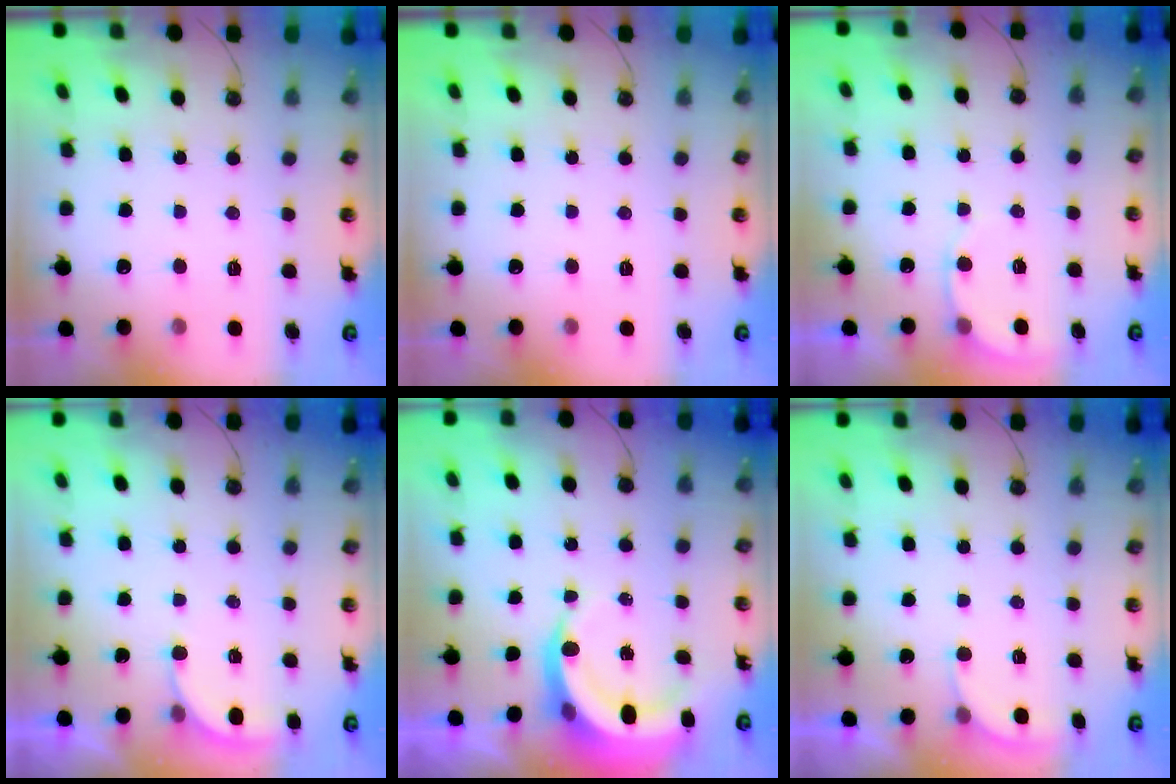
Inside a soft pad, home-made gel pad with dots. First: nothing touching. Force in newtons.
{"total": 0.0}
{"total": 5.2, "press": 5.2, "slide": 0.3}
{"total": 2.0, "press": 2.0, "slide": 0.1}
{"total": 7.8, "press": 7.7, "slide": 1.2}
{"total": 2.5, "press": 2.5, "slide": 0.2}